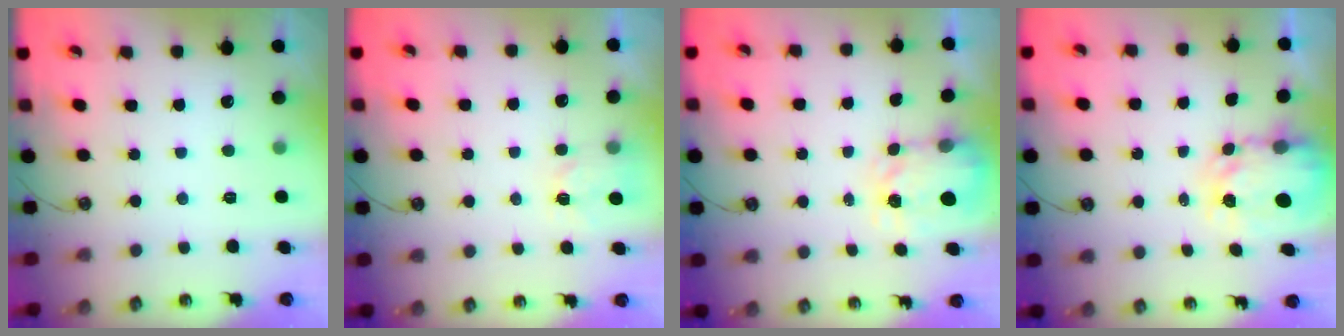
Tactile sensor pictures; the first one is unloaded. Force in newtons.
{"total": 3.9, "press": 3.8, "slide": 0.4}
{"total": 3.8, "press": 3.7, "slide": 0.5}
{"total": 6.3, "press": 6.3, "slide": 0.6}